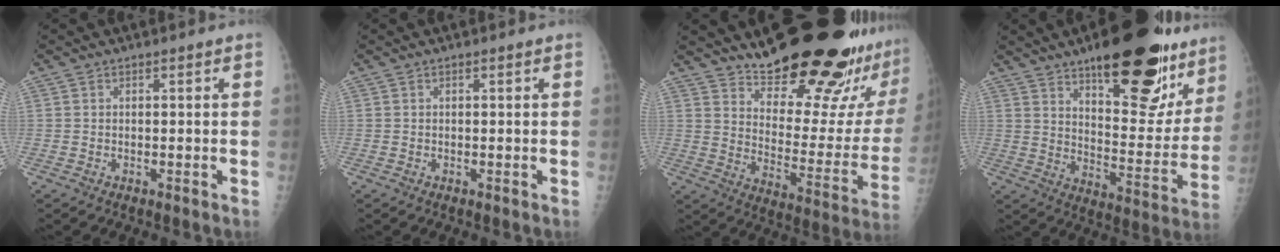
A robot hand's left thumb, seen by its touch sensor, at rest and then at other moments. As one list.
[{"total": 0.0}, {"total": 26.6, "force": [21.1, 6.0, 15.0], "torque": [-0.187, -0.152, 0.292]}, {"total": 26.0, "force": [16.3, 9.5, 17.9], "torque": [-0.196, -0.074, 0.234]}]